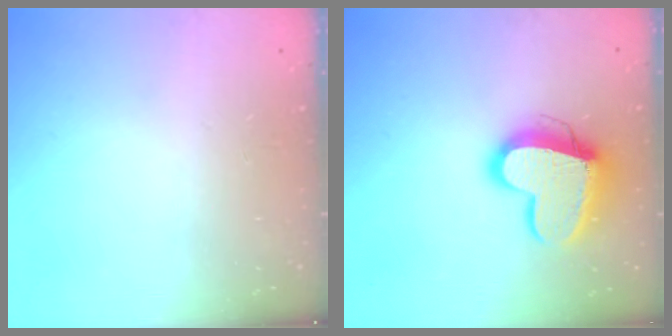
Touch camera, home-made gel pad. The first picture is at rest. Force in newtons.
{"total": 15.0, "press": 14.9, "slide": 1.6}